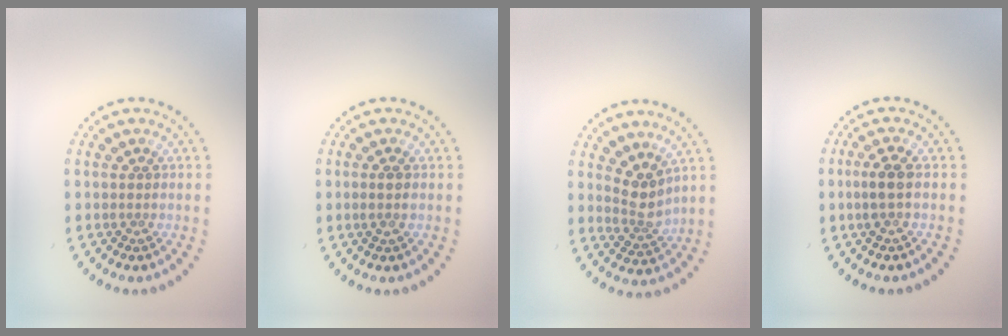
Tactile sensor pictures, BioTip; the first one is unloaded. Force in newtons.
{"total": 1.2, "press": 1.1, "slide": 0.5}
{"total": 2.7, "press": 2.2, "slide": 1.6}
{"total": 1.8, "press": 1.6, "slide": 0.9}